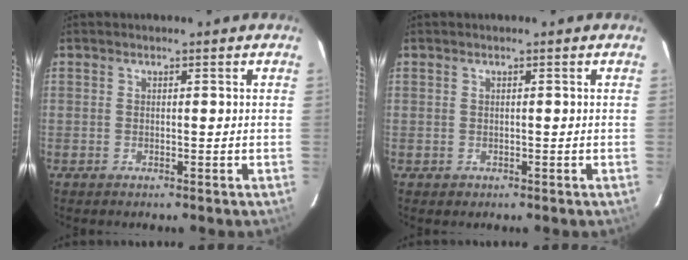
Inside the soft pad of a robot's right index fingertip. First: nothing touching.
{"total": 1.0, "force": [-0.3, 1.0, 0.1], "torque": [0.002, 0.002, 0.001]}